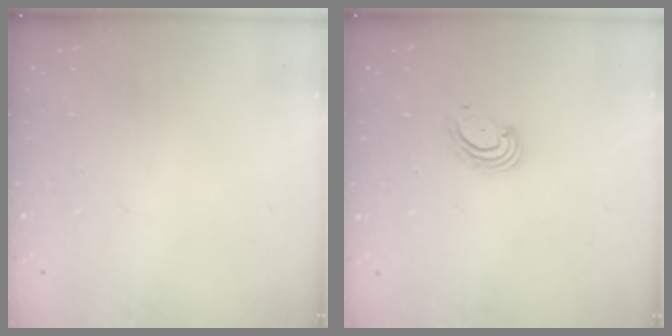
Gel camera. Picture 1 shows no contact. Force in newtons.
{"total": 2.9, "press": 2.9, "slide": 0.1}